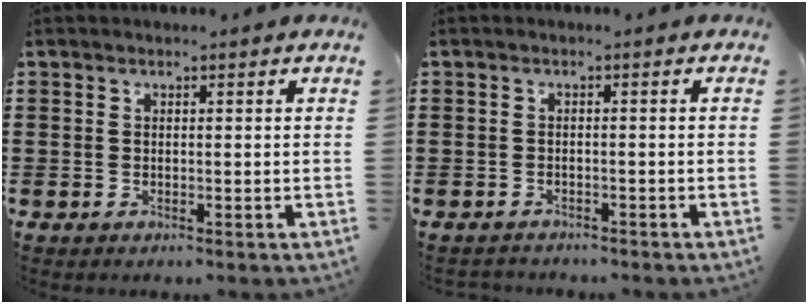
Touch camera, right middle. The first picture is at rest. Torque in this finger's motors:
{"motor_torque": [-0.02, -0.02, -0.06, -0.02]}